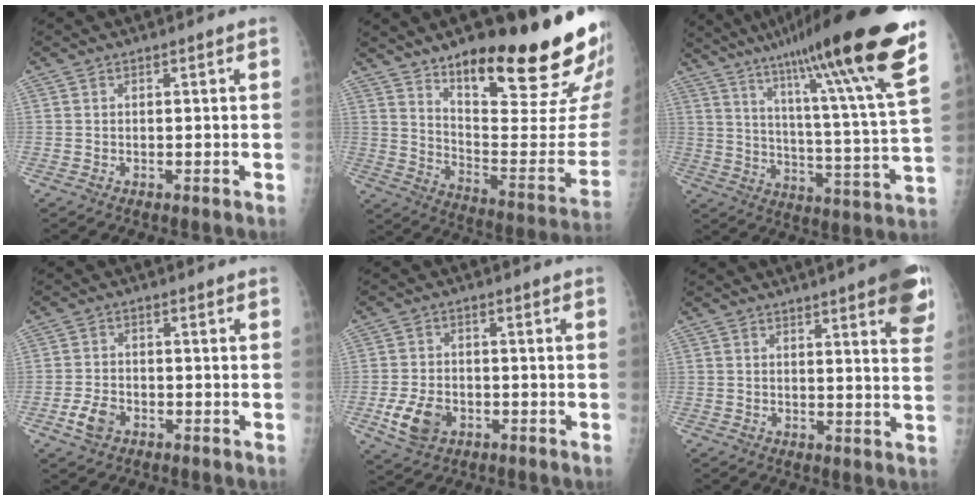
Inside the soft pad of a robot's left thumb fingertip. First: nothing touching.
{"total": 28.7, "force": [17.8, 7.3, 21.2], "torque": [-0.251, -0.085, 0.275]}
{"total": 28.1, "force": [18.6, 1.4, 21.0], "torque": [-0.312, -0.079, 0.281]}
{"total": 4.3, "force": [-2.0, 2.8, 2.5], "torque": [-0.047, 0.009, -0.037]}
{"total": 7.4, "force": [-2.6, 5.2, 4.6], "torque": [-0.082, 0.005, -0.042]}
{"total": 12.4, "force": [7.1, 2.4, 9.9], "torque": [-0.099, -0.024, 0.077]}